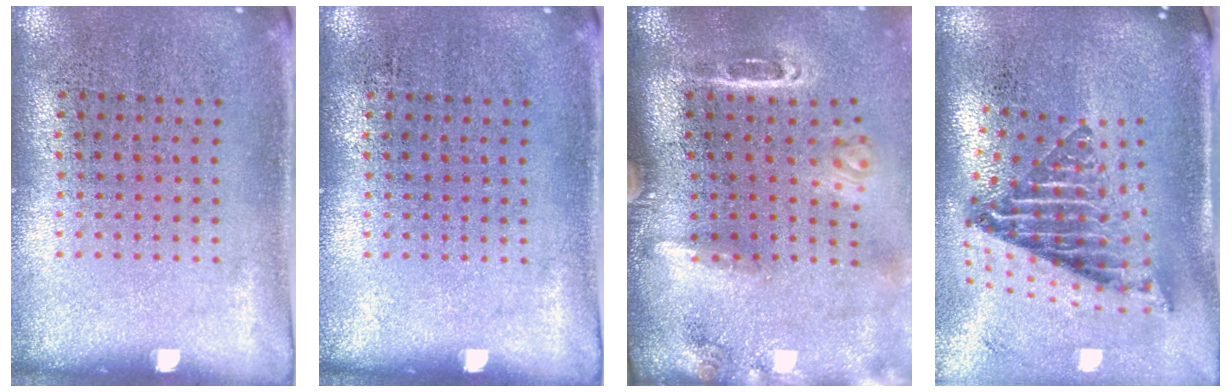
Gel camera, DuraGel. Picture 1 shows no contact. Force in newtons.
{"total": 0.0}
{"total": 3.2, "press": 2.1, "slide": 2.4}
{"total": 2.6, "press": 1.6, "slide": 2.0}